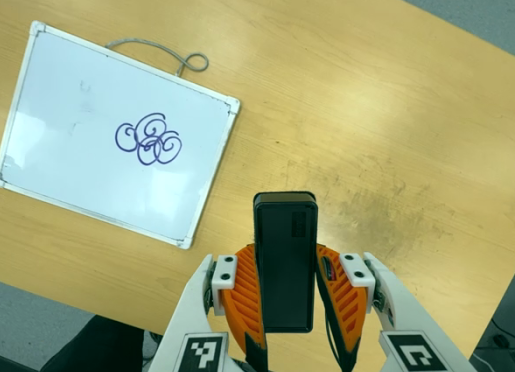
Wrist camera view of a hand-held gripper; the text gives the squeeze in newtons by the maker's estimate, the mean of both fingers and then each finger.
{"total": 4.5, "left": 3.4, "right": 5.6}